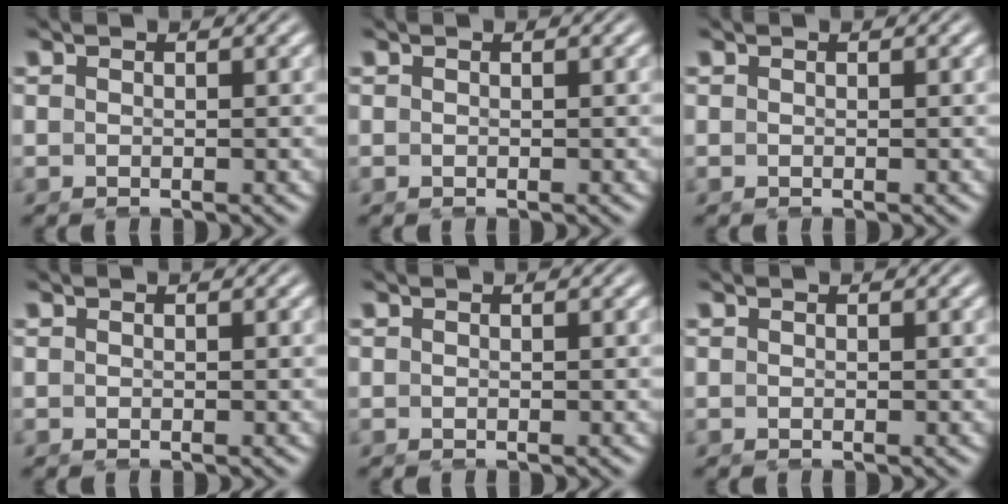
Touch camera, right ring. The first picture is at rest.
{"total": 0.0}
{"total": 0.0}
{"total": 0.0}
{"total": 0.0}
{"total": 0.0}